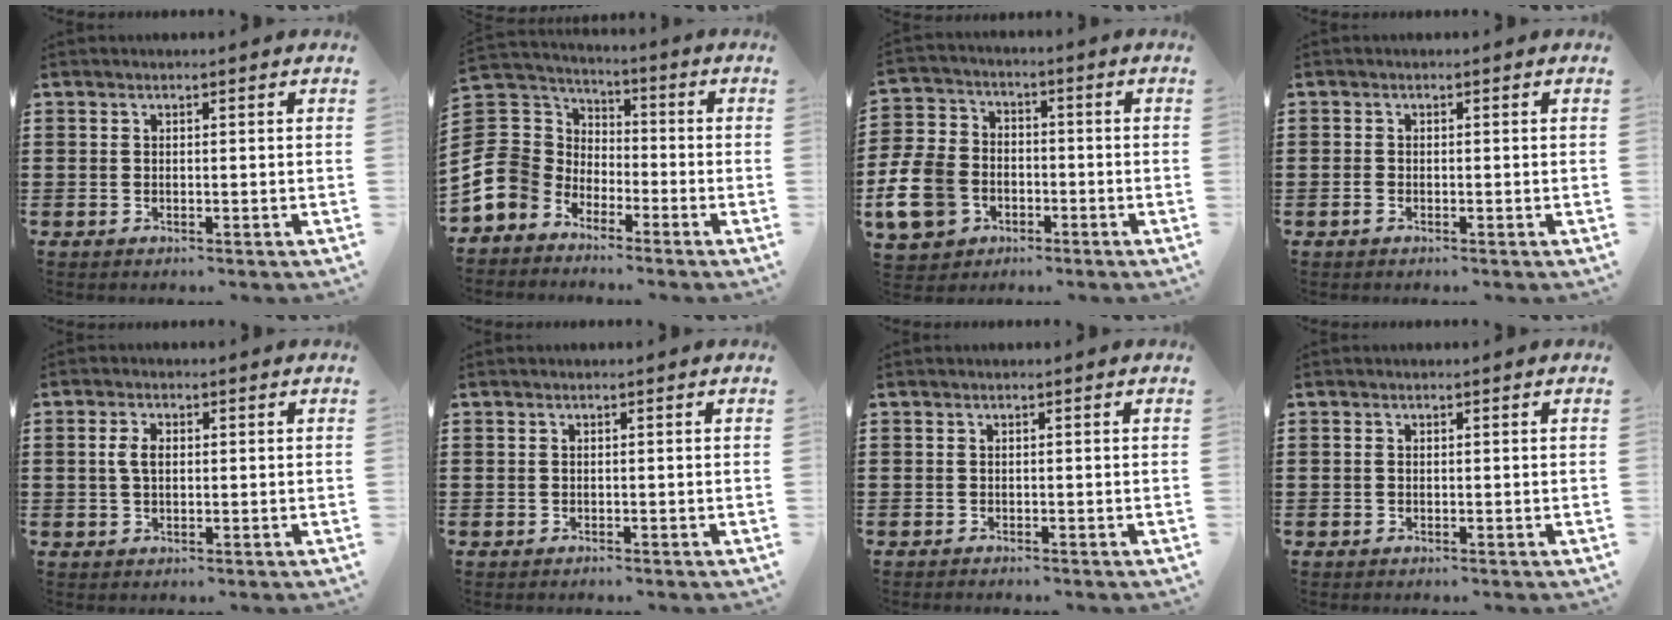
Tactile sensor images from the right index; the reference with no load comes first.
{"total": 7.9, "force": [-3.5, 6.9, 1.5], "torque": [-0.094, -0.006, -0.076]}
{"total": 10.5, "force": [-4.2, 7.9, 5.6], "torque": [-0.160, 0.018, -0.083]}
{"total": 0.8, "force": [-0.5, 0.3, 0.5], "torque": [-0.012, -0.004, -0.009]}
{"total": 2.9, "force": [0.3, 1.6, 2.4], "torque": [-0.057, 0.007, 0.001]}
{"total": 0.0}
{"total": 0.0}
{"total": 0.0}